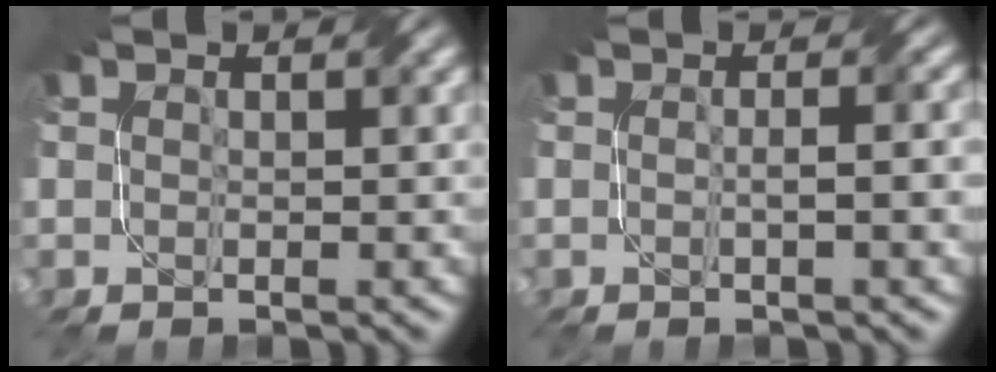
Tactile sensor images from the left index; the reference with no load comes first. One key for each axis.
{"total": 2.8, "fx": 0.0, "fy": 0.8, "fz": 2.7, "tx": -0.027, "ty": 0.006, "tz": -0.008}